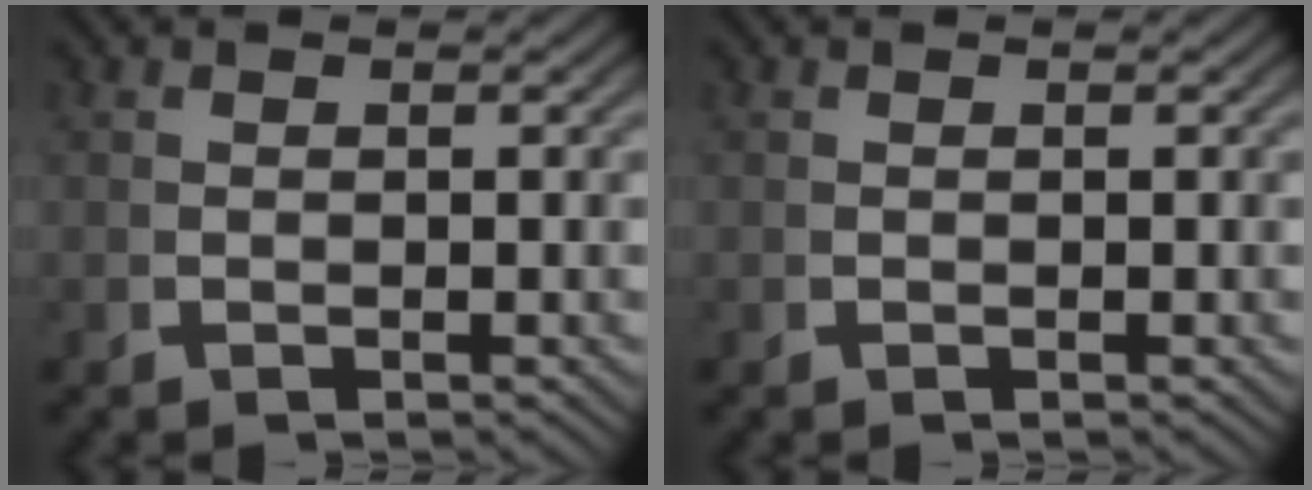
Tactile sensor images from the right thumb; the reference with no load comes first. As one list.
[{"total": 0.0}]